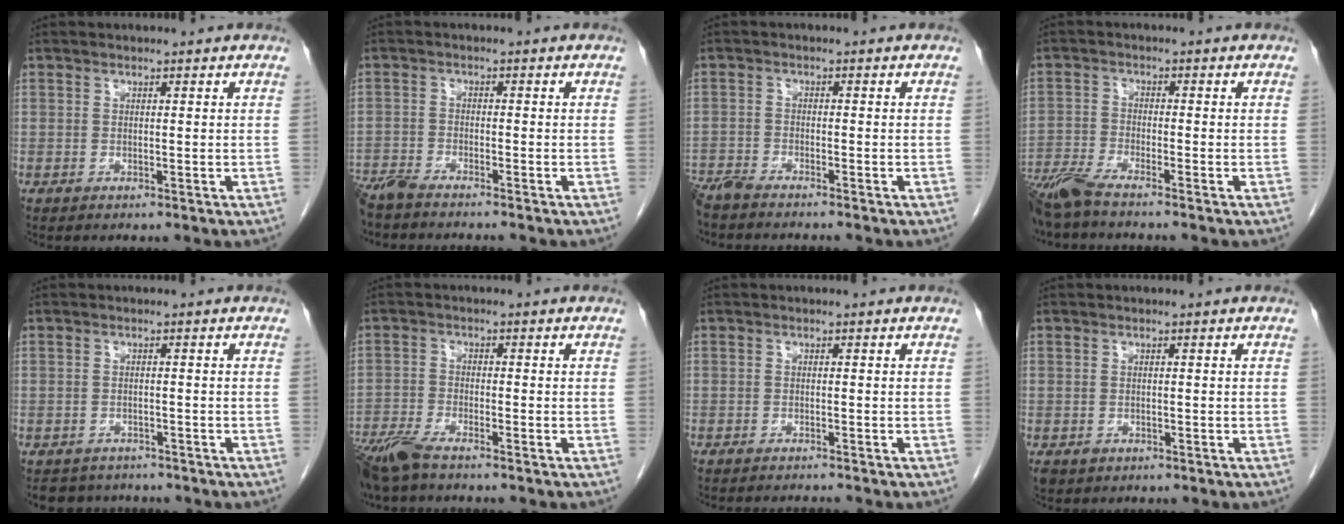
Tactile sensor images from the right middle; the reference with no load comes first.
{"total": 6.8, "force": [-6.2, 0.3, 2.8], "torque": [-0.036, -0.016, -0.106]}
{"total": 6.3, "force": [-5.8, 0.2, 2.4], "torque": [-0.029, -0.015, -0.099]}
{"total": 7.2, "force": [-6.2, -0.2, 3.6], "torque": [-0.067, -0.024, -0.118]}
{"total": 4.3, "force": [-3.9, 2.0, 0.0], "torque": [0.003, 0.003, -0.055]}
{"total": 7.1, "force": [-5.8, 1.1, 3.9], "torque": [-0.082, -0.019, -0.112]}
{"total": 3.1, "force": [-3.0, -0.3, 0.8], "torque": [-0.007, -0.007, -0.043]}
{"total": 1.8, "force": [-1.1, 1.4, 0.6], "torque": [-0.016, -0.001, -0.014]}